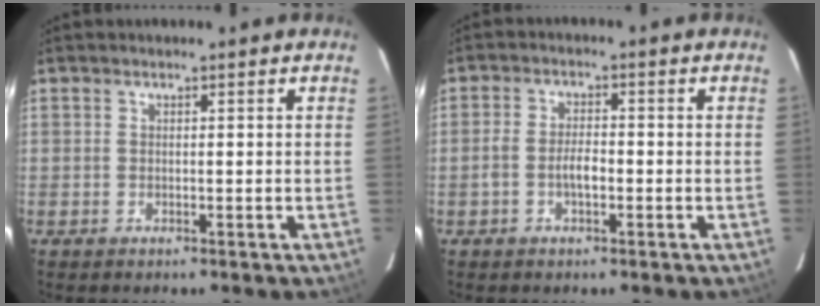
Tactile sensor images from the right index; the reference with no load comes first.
{"total": 3.6, "force": [-1.3, 1.5, 3.0], "torque": [-0.066, 0.006, -0.024]}